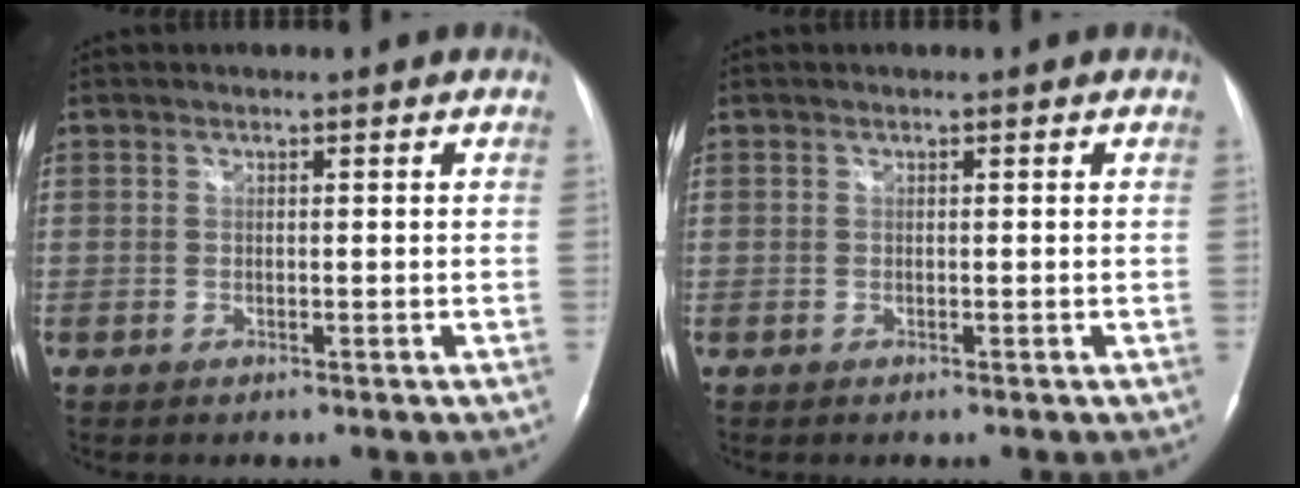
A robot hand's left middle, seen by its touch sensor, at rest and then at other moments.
{"total": 0.0}